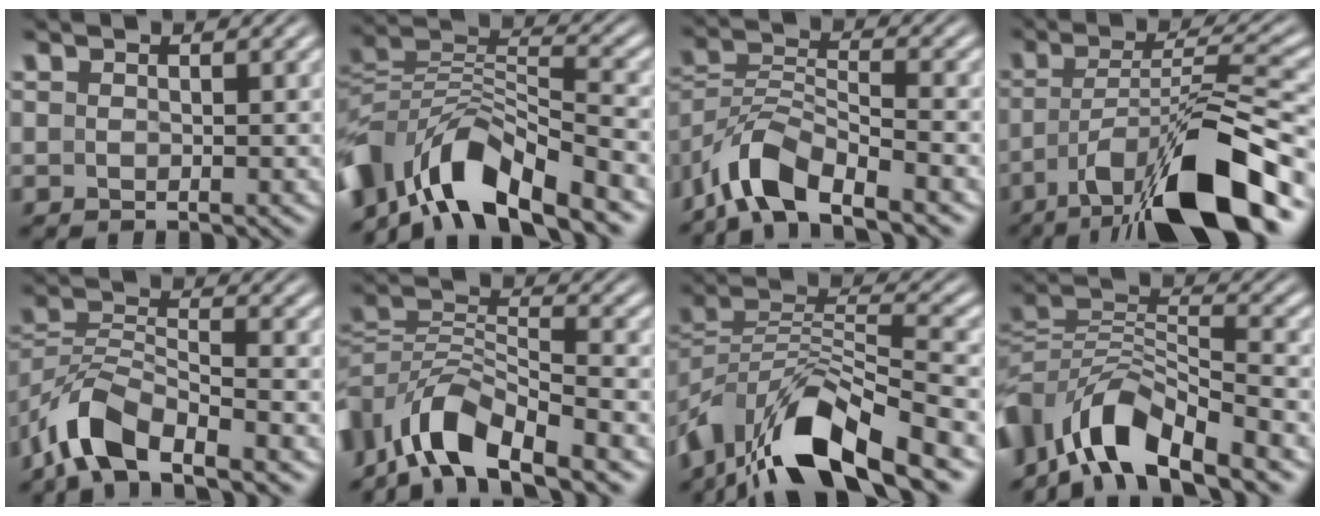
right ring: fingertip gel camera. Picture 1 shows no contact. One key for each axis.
{"total": 9.9, "fx": -4.3, "fy": 6.2, "fz": 6.5, "tx": -0.140, "ty": -0.034, "tz": -0.059}
{"total": 5.9, "fx": -3.4, "fy": 3.0, "fz": 3.7, "tx": -0.092, "ty": -0.024, "tz": -0.050}
{"total": 9.8, "fx": -4.7, "fy": 2.1, "fz": 8.4, "tx": -0.126, "ty": -0.012, "tz": -0.062}
{"total": 5.4, "fx": -3.4, "fy": 2.6, "fz": 3.3, "tx": -0.084, "ty": -0.024, "tz": -0.050}
{"total": 8.0, "fx": -3.7, "fy": 4.7, "fz": 5.4, "tx": -0.124, "ty": -0.034, "tz": -0.044}
{"total": 11.1, "fx": -4.6, "fy": 6.7, "fz": 7.5, "tx": -0.159, "ty": -0.038, "tz": -0.068}
{"total": 8.8, "fx": -3.7, "fy": 5.6, "fz": 5.8, "tx": -0.131, "ty": -0.034, "tz": -0.048}